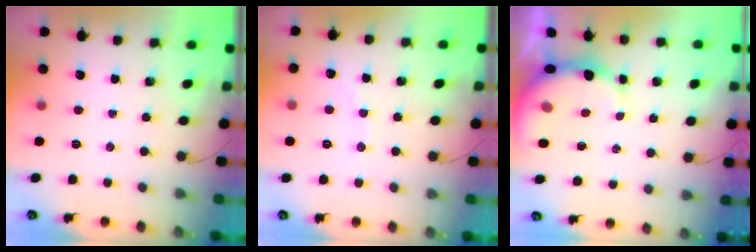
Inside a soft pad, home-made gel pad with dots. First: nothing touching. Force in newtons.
{"total": 5.6, "press": 5.4, "slide": 1.4}
{"total": 8.3, "press": 8.1, "slide": 1.5}